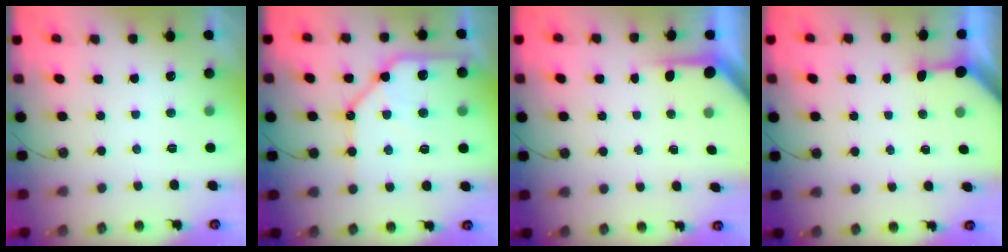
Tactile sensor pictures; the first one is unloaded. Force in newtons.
{"total": 15.1, "press": 14.9, "slide": 1.8}
{"total": 3.3, "press": 3.3, "slide": 0.3}
{"total": 2.8, "press": 2.8, "slide": 0.3}